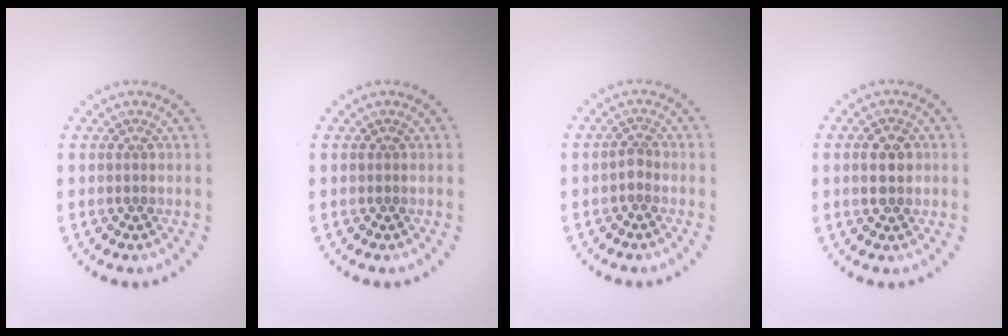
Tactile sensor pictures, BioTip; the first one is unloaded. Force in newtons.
{"total": 0.0}
{"total": 0.9, "press": 0.7, "slide": 0.7}
{"total": 2.8, "press": 2.8, "slide": 0.0}